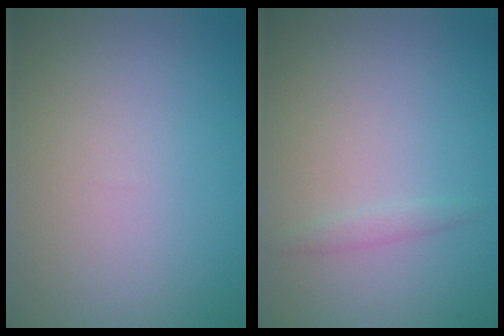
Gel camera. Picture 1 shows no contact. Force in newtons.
{"total": 0.9, "press": 0.9, "slide": 0.0}